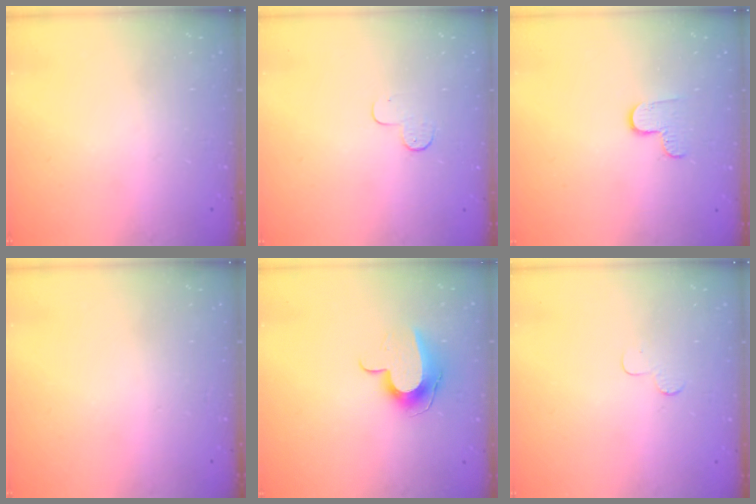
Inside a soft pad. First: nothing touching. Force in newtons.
{"total": 5.0, "press": 4.9, "slide": 0.5}
{"total": 5.1, "press": 5.0, "slide": 0.5}
{"total": 0.0}
{"total": 9.9, "press": 9.9, "slide": 0.4}
{"total": 3.7, "press": 3.7, "slide": 0.4}